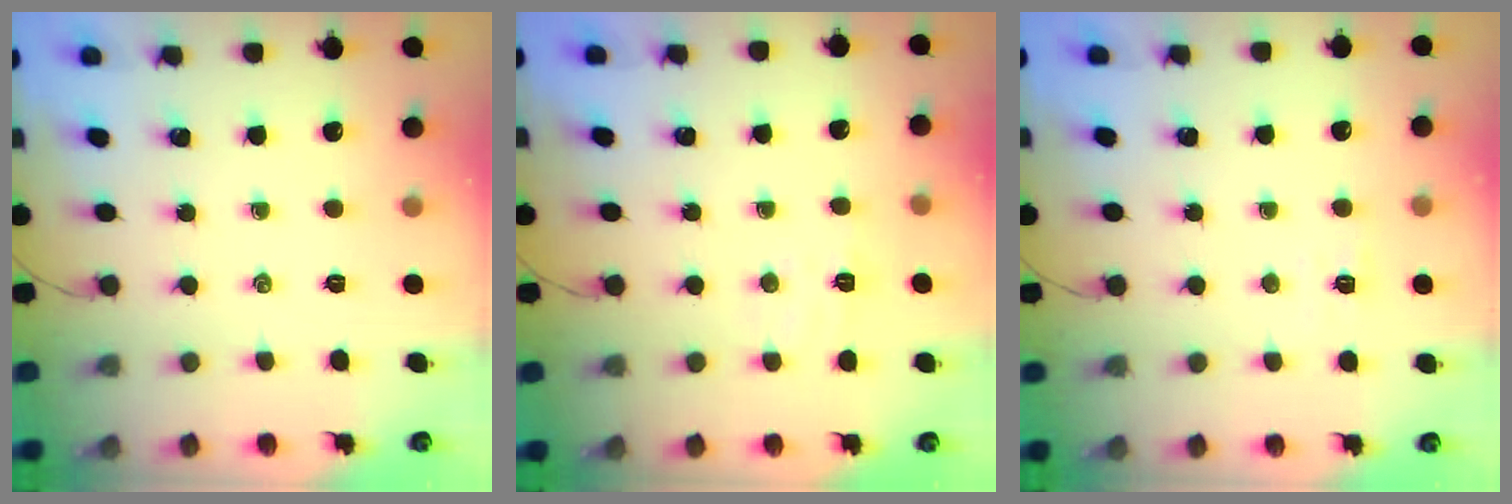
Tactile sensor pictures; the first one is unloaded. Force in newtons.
{"total": 4.5, "press": 4.4, "slide": 1.0}
{"total": 2.8, "press": 2.7, "slide": 0.8}